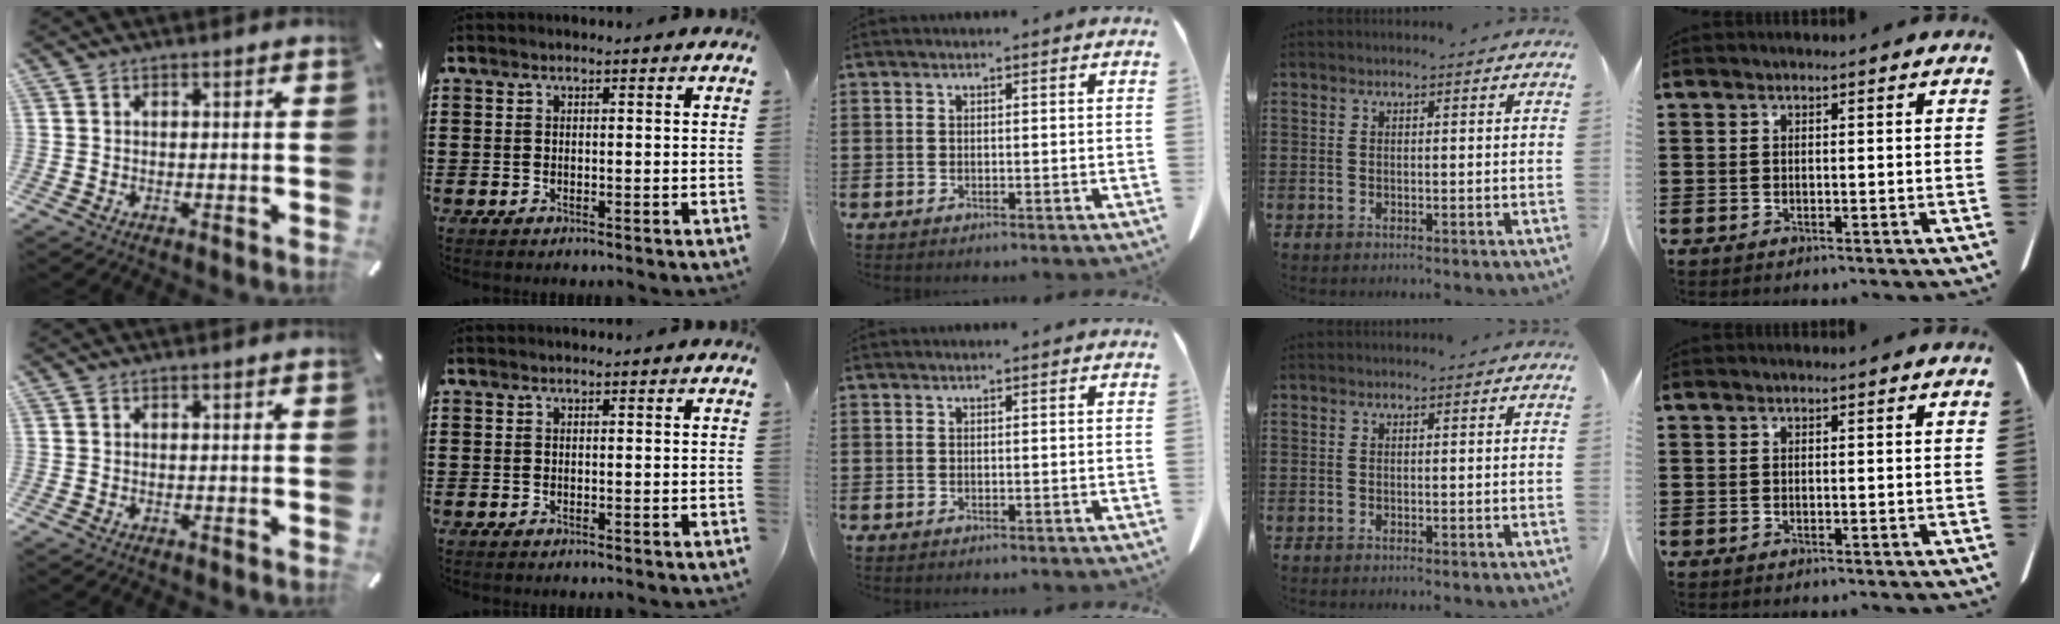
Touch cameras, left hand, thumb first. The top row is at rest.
{}